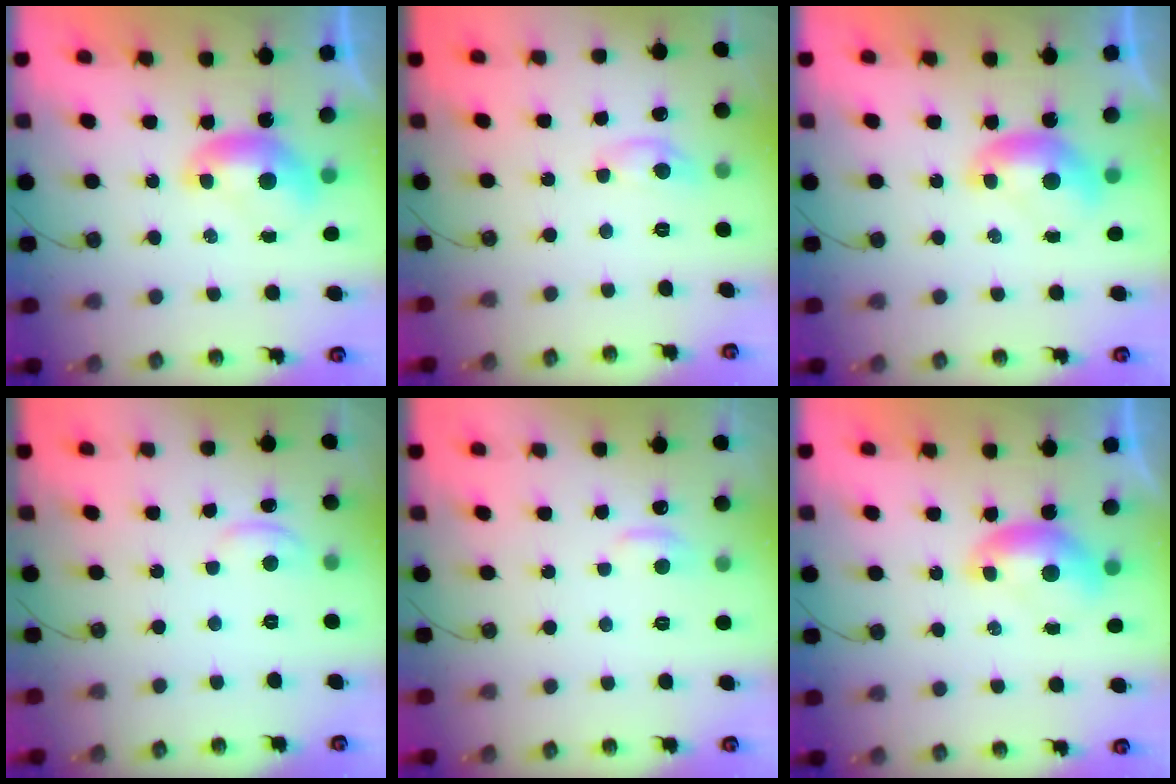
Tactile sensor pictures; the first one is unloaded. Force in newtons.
{"total": 0.0}
{"total": 0.0}
{"total": 1.8, "press": 1.8, "slide": 0.4}
{"total": 1.0, "press": 0.7, "slide": 0.7}
{"total": 0.0}